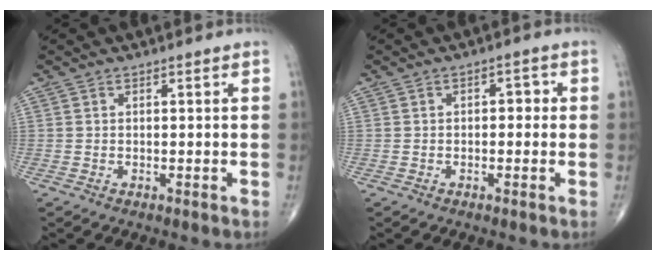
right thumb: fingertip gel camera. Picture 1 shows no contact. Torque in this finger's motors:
{"motor_torque": [-0.35, 0.14, 0.17, 0.26, -0.02]}